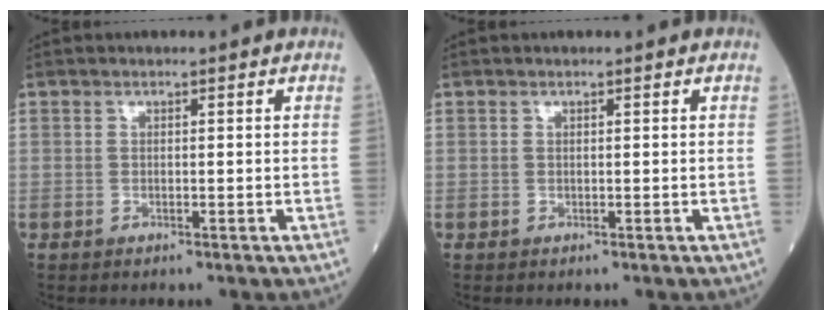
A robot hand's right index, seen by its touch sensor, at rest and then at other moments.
{"total": 0.0}